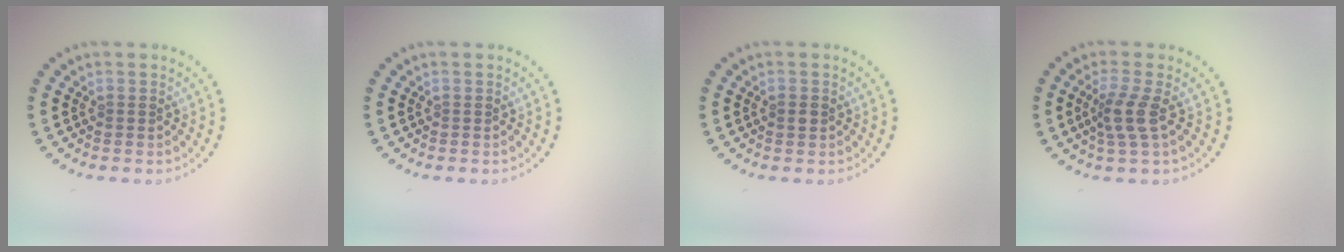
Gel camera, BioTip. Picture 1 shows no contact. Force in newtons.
{"total": 0.0}
{"total": 1.1, "press": 1.1, "slide": 0.1}
{"total": 2.6, "press": 2.0, "slide": 1.7}